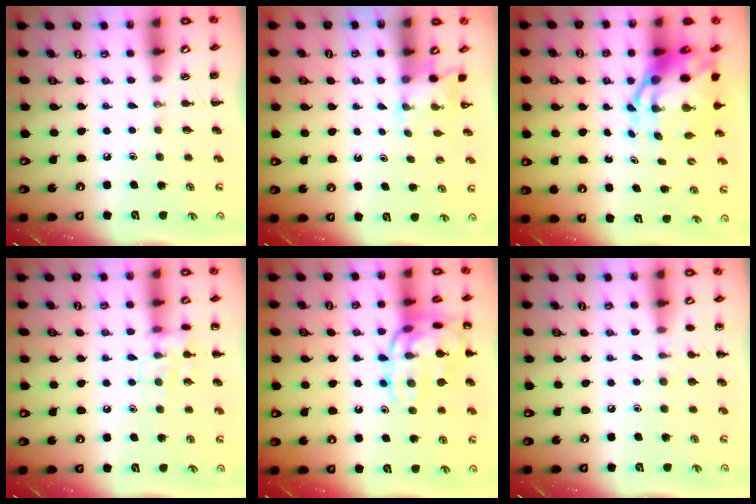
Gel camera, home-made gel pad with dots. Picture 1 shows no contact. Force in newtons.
{"total": 2.2, "press": 2.1, "slide": 0.7}
{"total": 9.1, "press": 8.7, "slide": 2.7}
{"total": 10.2, "press": 10.2, "slide": 0.6}
{"total": 16.4, "press": 16.4, "slide": 0.5}
{"total": 4.9, "press": 4.7, "slide": 1.5}